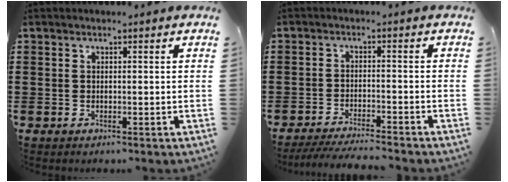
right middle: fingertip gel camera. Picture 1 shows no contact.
{"total": 4.0, "force": [-3.8, -0.2, 1.2], "torque": [-0.025, -0.009, -0.078]}